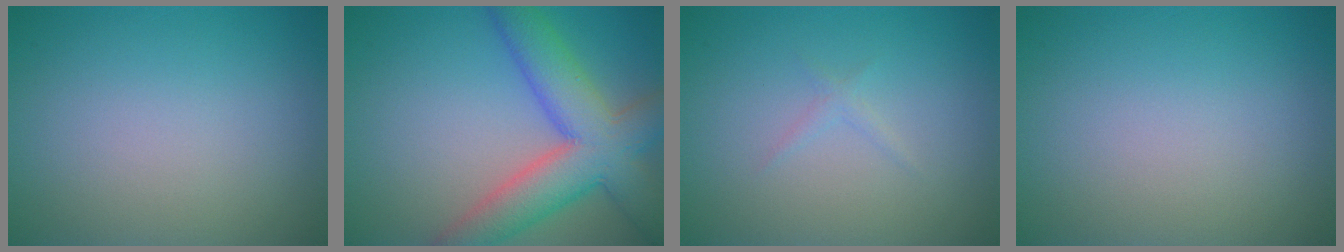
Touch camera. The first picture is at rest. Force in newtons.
{"total": 8.5, "press": 8.5, "slide": 0.4}
{"total": 0.7, "press": 0.7, "slide": 0.0}
{"total": 0.0}